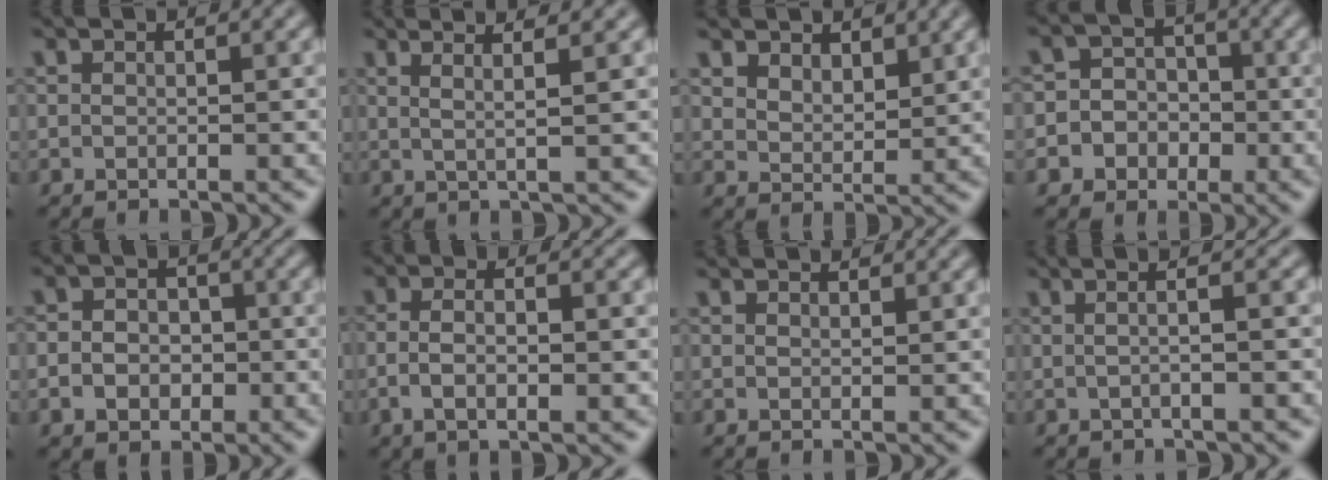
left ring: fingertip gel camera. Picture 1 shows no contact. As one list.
[{"total": 3.5, "force": [2.0, 0.9, 2.7], "torque": [-0.037, 0.010, 0.001]}, {"total": 3.5, "force": [2.8, 1.7, 1.2], "torque": [-0.033, -0.006, 0.049]}, {"total": 6.1, "force": [-1.8, 5.8, 1.0], "torque": [0.001, 0.014, -0.057]}, {"total": 3.8, "force": [-0.7, 3.3, 1.9], "torque": [-0.019, -0.001, -0.021]}, {"total": 3.5, "force": [-0.5, 1.3, 3.2], "torque": [-0.070, -0.002, -0.014]}, {"total": 0.9, "force": [0.8, 0.2, 0.0], "torque": [-0.002, 0.001, 0.014]}, {"total": 3.8, "force": [0.8, 1.6, 3.3], "torque": [-0.023, 0.010, -0.022]}]